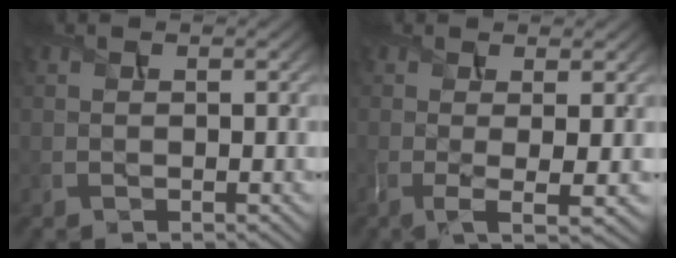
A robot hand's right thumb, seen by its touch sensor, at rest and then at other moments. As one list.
[{"total": 3.9, "force": [-0.1, 0.6, 3.8], "torque": [-0.074, -0.002, -0.004]}]